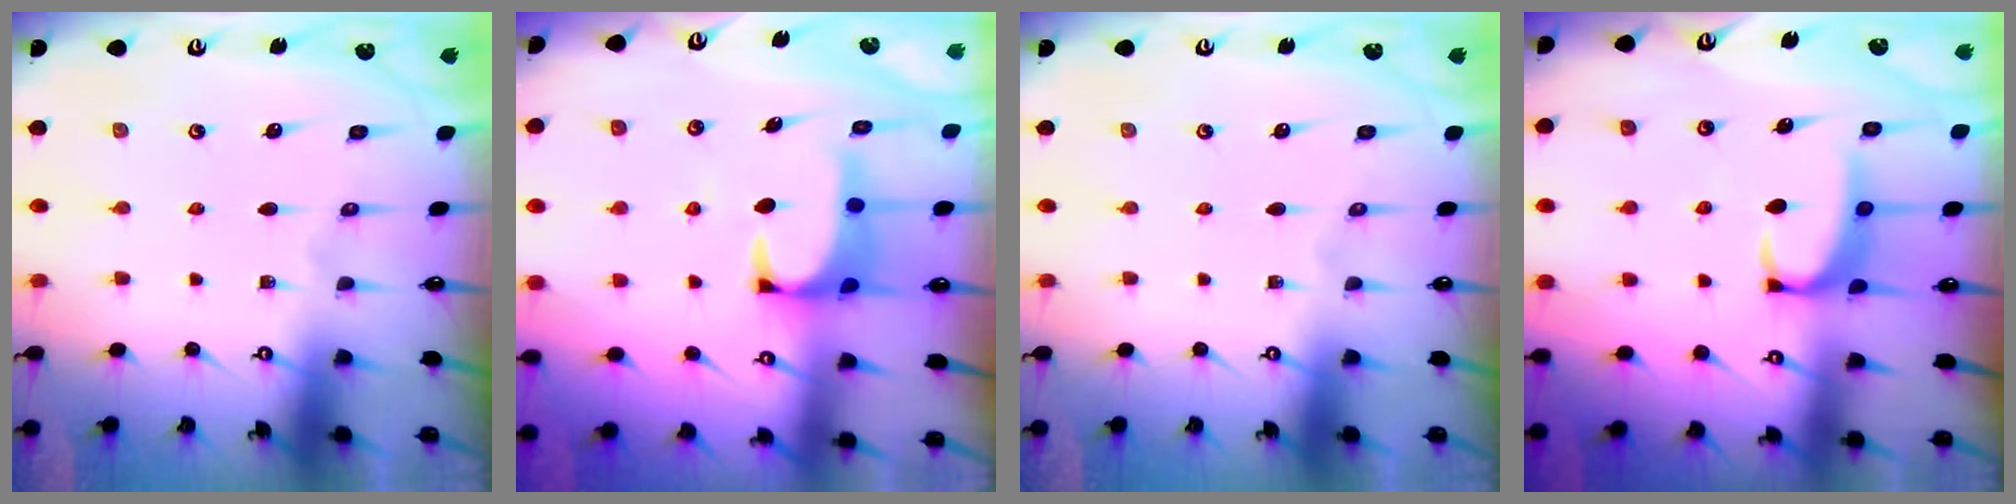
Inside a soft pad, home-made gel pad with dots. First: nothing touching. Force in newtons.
{"total": 2.7, "press": 2.5, "slide": 0.8}
{"total": 0.0}
{"total": 2.2, "press": 2.1, "slide": 0.6}